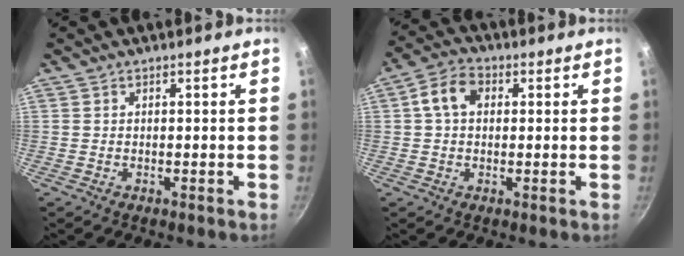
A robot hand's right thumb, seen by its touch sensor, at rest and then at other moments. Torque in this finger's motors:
{"motor_torque": [1.49, 1.46, 0.68, -0.41, 0.27]}